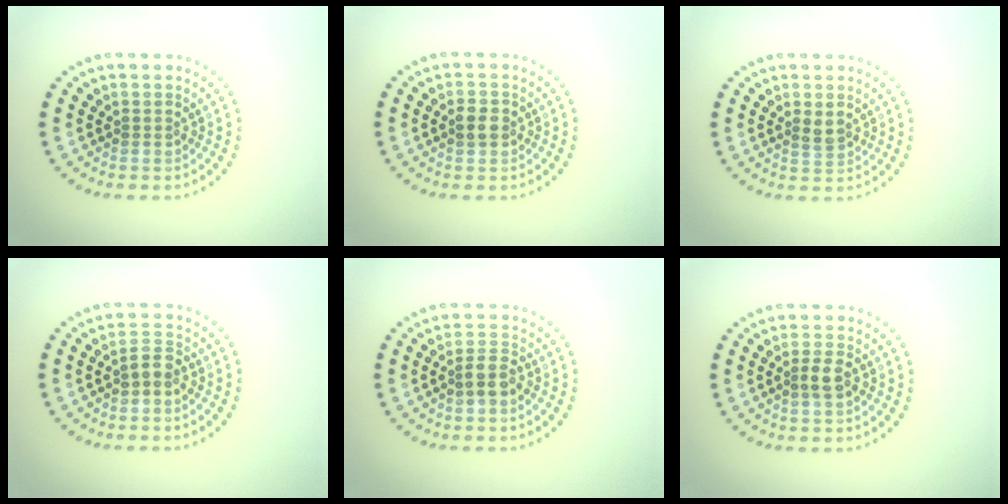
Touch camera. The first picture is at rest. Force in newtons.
{"total": 1.8, "press": 1.8, "slide": 0.2}
{"total": 1.2, "press": 1.2, "slide": 0.3}
{"total": 1.6, "press": 1.5, "slide": 0.7}
{"total": 2.1, "press": 1.9, "slide": 0.9}
{"total": 1.9, "press": 1.9, "slide": 0.6}